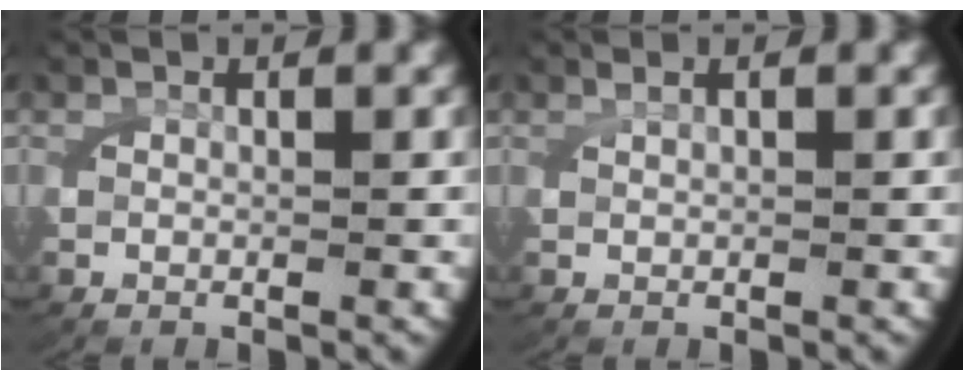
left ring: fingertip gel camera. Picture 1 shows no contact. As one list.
[{"total": 0.8, "force": [0.5, 0.0, 0.5], "torque": [-0.013, 0.006, 0.010]}]